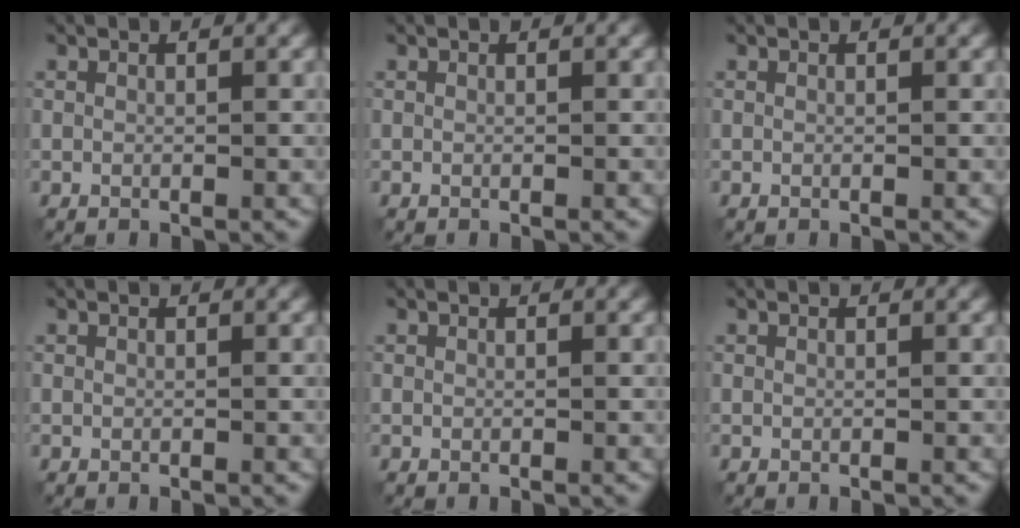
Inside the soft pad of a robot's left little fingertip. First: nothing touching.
{"total": 0.0}
{"total": 0.0}
{"total": 0.0}
{"total": 0.0}
{"total": 0.0}